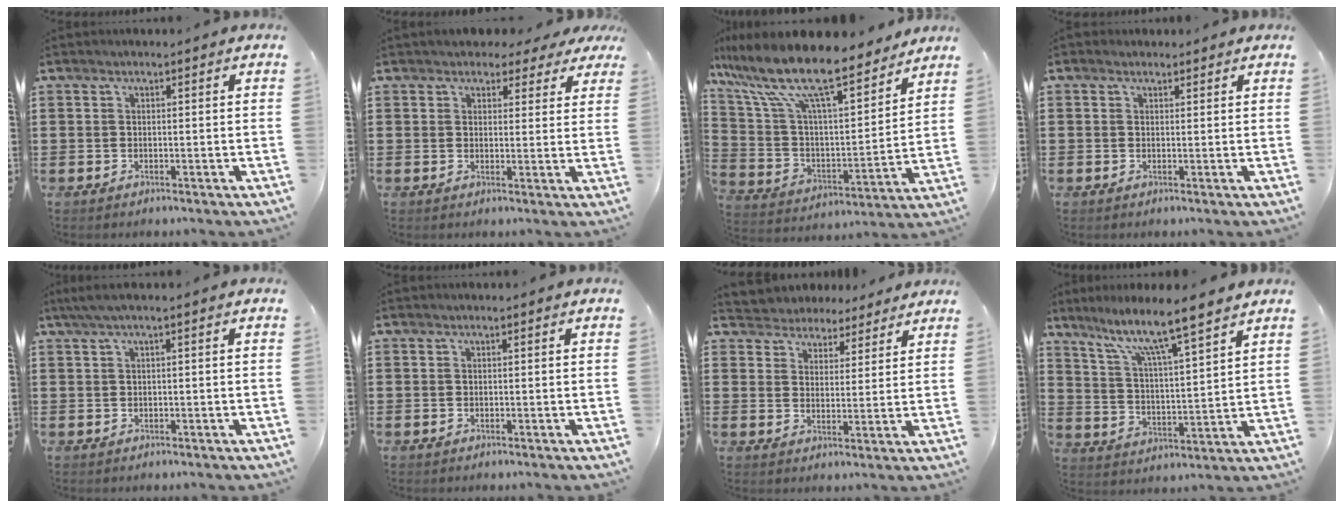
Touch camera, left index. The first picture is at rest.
{"total": 3.0, "force": [2.4, 1.5, 0.9], "torque": [-0.019, 0.002, 0.042]}
{"total": 13.5, "force": [10.9, 2.1, 7.8], "torque": [-0.199, -0.070, 0.185]}
{"total": 1.2, "force": [0.8, 0.9, -0.1], "torque": [0.005, 0.003, 0.014]}
{"total": 1.7, "force": [-0.2, 0.1, 1.7], "torque": [-0.036, -0.006, -0.006]}
{"total": 0.0}
{"total": 3.9, "force": [3.5, 1.4, -0.8], "torque": [-0.009, -0.016, 0.061]}
{"total": 8.6, "force": [7.0, 0.0, 5.0], "torque": [-0.114, -0.045, 0.112]}